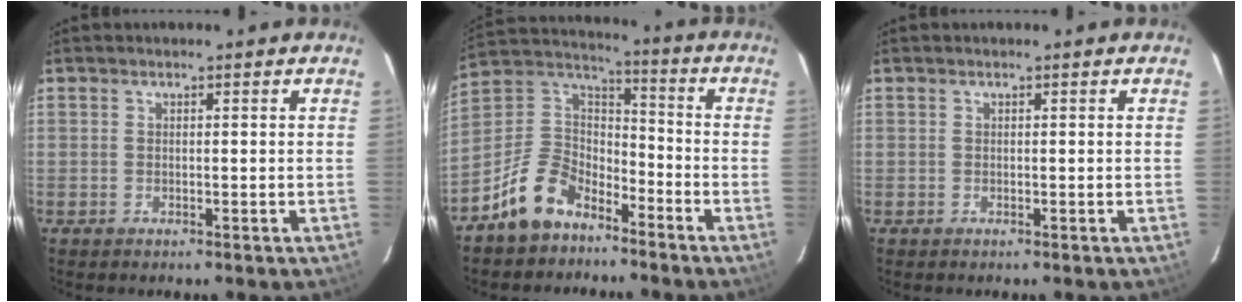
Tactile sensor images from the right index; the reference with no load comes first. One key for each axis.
{"total": 12.7, "fx": -8.8, "fy": 7.1, "fz": 5.8, "tx": -0.136, "ty": 0.039, "tz": -0.158}
{"total": 0.0}